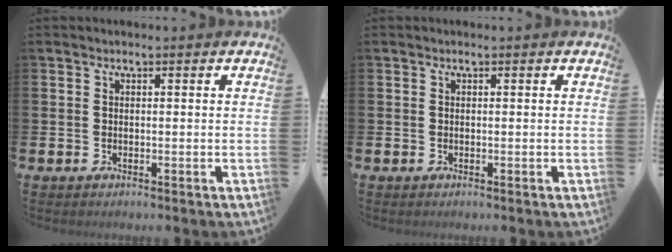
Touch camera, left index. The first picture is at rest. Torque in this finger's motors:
{"motor_torque": [-0.08, 0.01, -0.01, 0.00]}